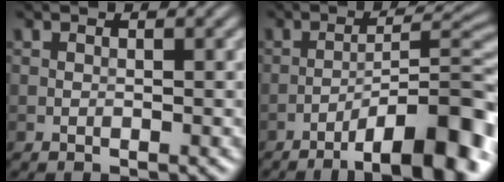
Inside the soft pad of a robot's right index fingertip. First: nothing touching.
{"total": 11.5, "force": [-7.1, 2.4, 8.8], "torque": [-0.125, 0.020, -0.106]}